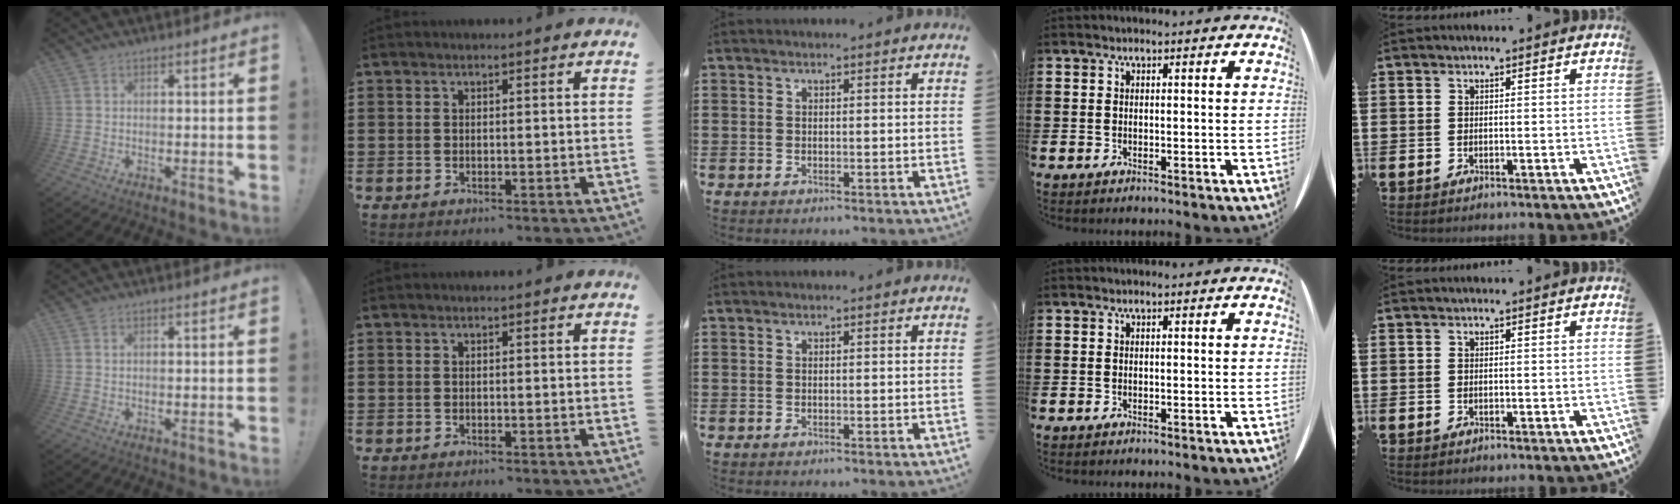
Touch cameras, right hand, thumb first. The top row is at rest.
{"thumb": {"total": 0.5, "force": [0.3, 0.2, 0.4], "torque": [-0.014, 0.005, 0.006]}}